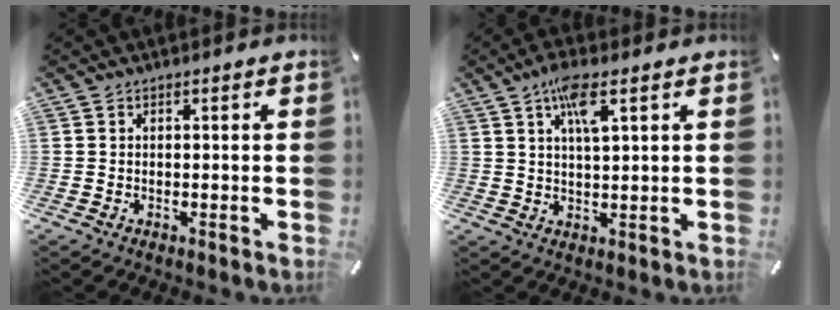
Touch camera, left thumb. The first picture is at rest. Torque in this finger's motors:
{"motor_torque": [1.12, 1.08, 0.98, -0.44, 0.26]}